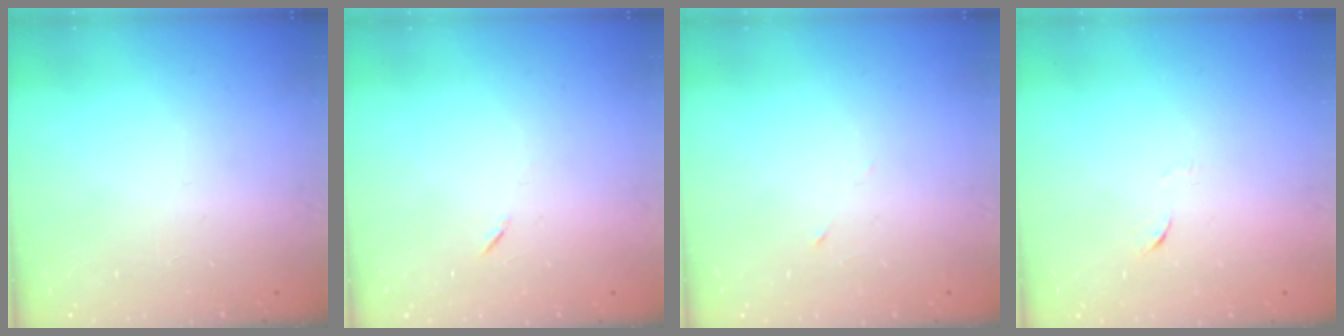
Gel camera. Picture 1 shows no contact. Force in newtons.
{"total": 4.9, "press": 4.5, "slide": 1.9}
{"total": 2.7, "press": 2.5, "slide": 1.0}
{"total": 4.0, "press": 4.0, "slide": 0.6}